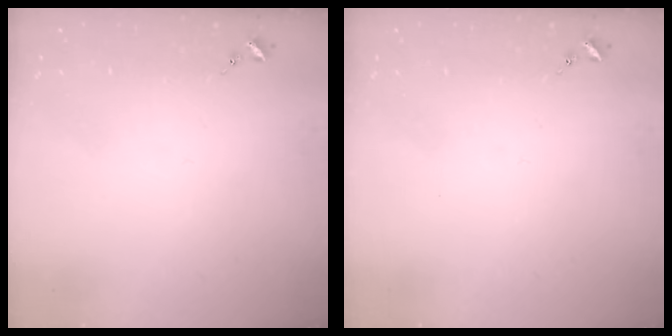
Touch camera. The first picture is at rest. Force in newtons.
{"total": 0.0}